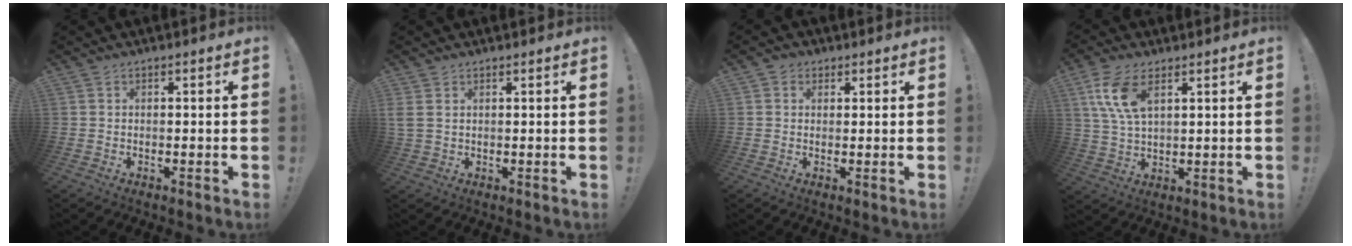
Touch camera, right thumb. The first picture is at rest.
{"total": 2.9, "force": [1.4, 2.0, 1.5], "torque": [-0.029, -0.001, 0.028]}
{"total": 2.3, "force": [0.7, 2.2, 0.5], "torque": [-0.004, 0.001, 0.011]}
{"total": 10.4, "force": [4.9, 5.1, 7.6], "torque": [-0.152, -0.011, 0.090]}